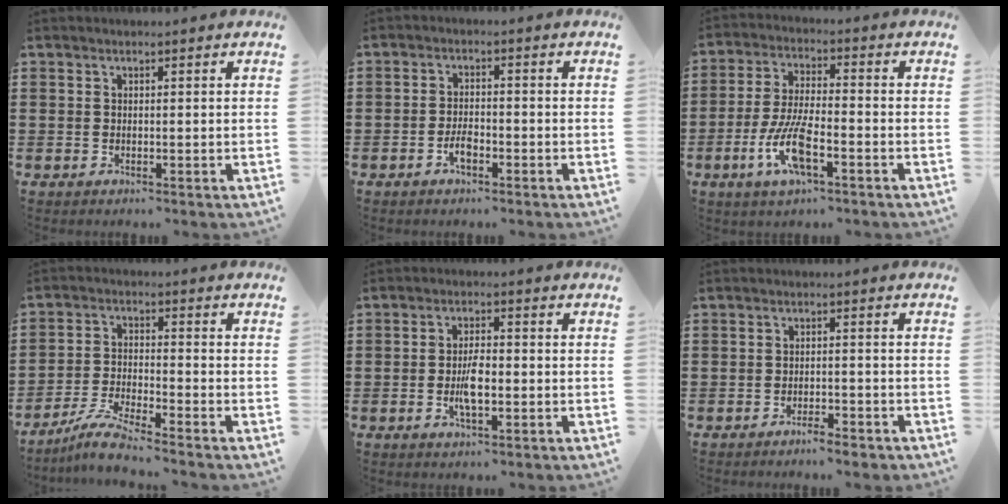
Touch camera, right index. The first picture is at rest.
{"total": 2.9, "force": [-1.5, 1.0, 2.3], "torque": [-0.049, -0.001, -0.030]}
{"total": 9.1, "force": [-3.8, 2.5, 7.9], "torque": [-0.180, -0.017, -0.073]}
{"total": 5.6, "force": [-5.0, -0.2, 2.4], "torque": [-0.068, -0.015, -0.101]}
{"total": 4.6, "force": [-1.0, 1.6, 4.2], "torque": [-0.094, -0.004, -0.024]}
{"total": 2.3, "force": [-2.2, 0.1, 0.8], "torque": [-0.016, 0.001, -0.042]}